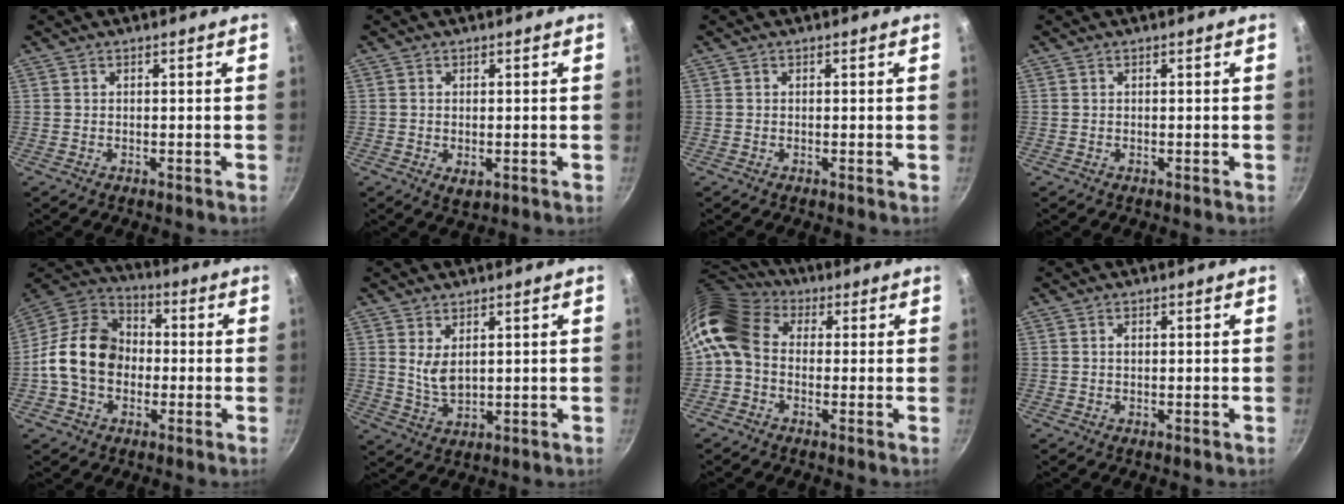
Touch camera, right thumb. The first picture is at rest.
{"total": 2.4, "force": [-0.4, 1.4, 1.9], "torque": [-0.031, -0.007, -0.004]}
{"total": 0.0}
{"total": 0.0}
{"total": 15.4, "force": [-1.6, 12.0, 9.6], "torque": [-0.135, 0.037, -0.047]}
{"total": 4.8, "force": [1.7, 2.5, 3.7], "torque": [-0.061, -0.022, 0.039]}
{"total": 11.5, "force": [0.0, 8.9, 7.3], "torque": [-0.137, 0.032, -0.023]}
{"total": 0.7, "force": [0.1, 0.5, 0.5], "torque": [-0.007, 0.003, 0.003]}